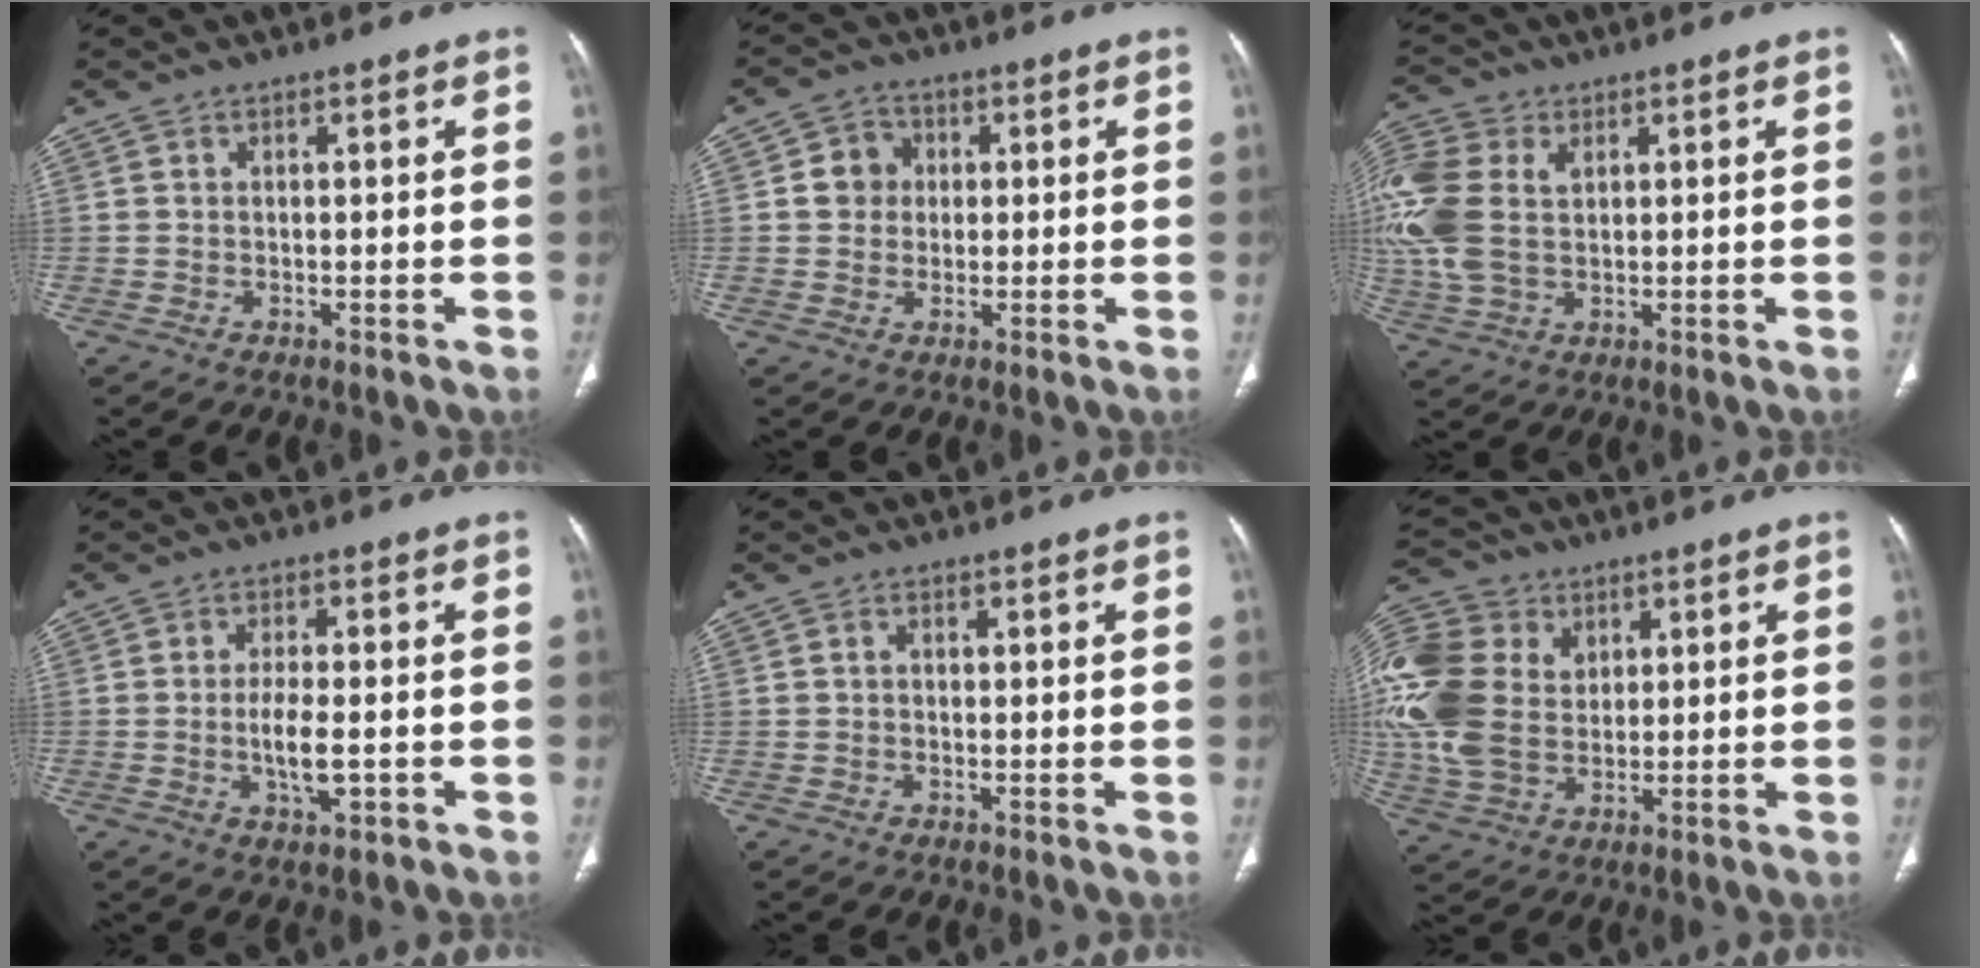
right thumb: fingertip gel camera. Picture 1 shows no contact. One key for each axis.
{"total": 5.0, "fx": 0.6, "fy": 4.6, "fz": 1.9, "tx": -0.009, "ty": 0.007, "tz": 0.005}
{"total": 13.7, "fx": 2.7, "fy": 9.1, "fz": 9.8, "tx": -0.249, "ty": 0.011, "tz": 0.054}
{"total": 5.7, "fx": -1.3, "fy": 2.2, "fz": 5.1, "tx": -0.091, "ty": -0.001, "tz": -0.022}
{"total": 0.7, "fx": 0.0, "fy": 0.5, "fz": 0.5, "tx": -0.005, "ty": 0.003, "tz": -0.005}
{"total": 18.2, "fx": 3.3, "fy": 13.6, "fz": 11.6, "tx": -0.267, "ty": 0.003, "tz": 0.064}